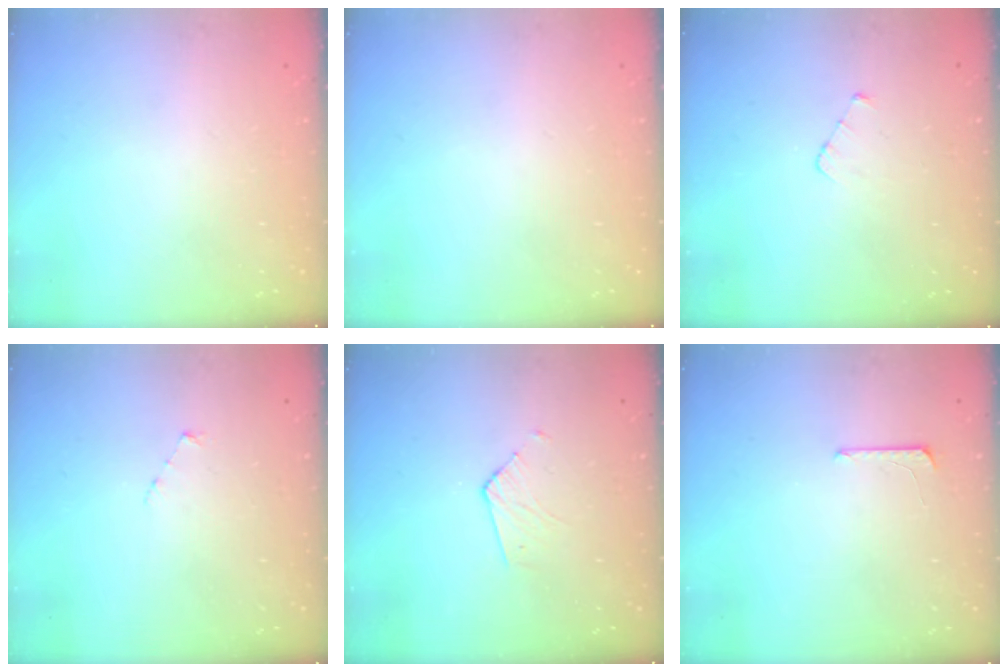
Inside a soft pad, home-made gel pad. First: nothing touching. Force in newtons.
{"total": 0.0}
{"total": 2.9, "press": 2.9, "slide": 0.3}
{"total": 3.7, "press": 3.7, "slide": 0.3}
{"total": 3.2, "press": 3.1, "slide": 0.3}
{"total": 4.9, "press": 4.9, "slide": 0.4}